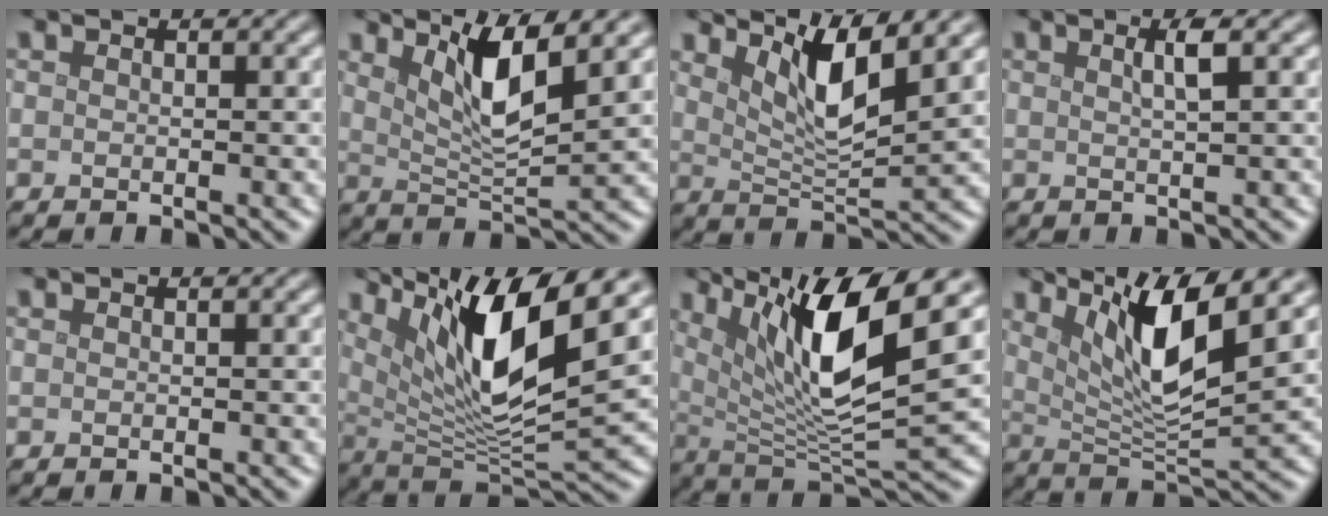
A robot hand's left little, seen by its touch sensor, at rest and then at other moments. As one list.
[{"total": 5.3, "force": [2.7, 1.0, 4.4], "torque": [-0.081, -0.009, 0.052]}, {"total": 5.4, "force": [3.0, 1.2, 4.3], "torque": [-0.079, -0.010, 0.056]}, {"total": 2.0, "force": [0.7, 0.5, 1.8], "torque": [-0.028, 0.004, 0.007]}, {"total": 0.0}, {"total": 11.5, "force": [4.9, 2.8, 10.1], "torque": [-0.171, -0.005, 0.094]}, {"total": 11.3, "force": [4.7, 2.6, 10.0], "torque": [-0.167, -0.007, 0.091]}, {"total": 7.9, "force": [3.8, 1.7, 6.6], "torque": [-0.112, -0.008, 0.071]}]